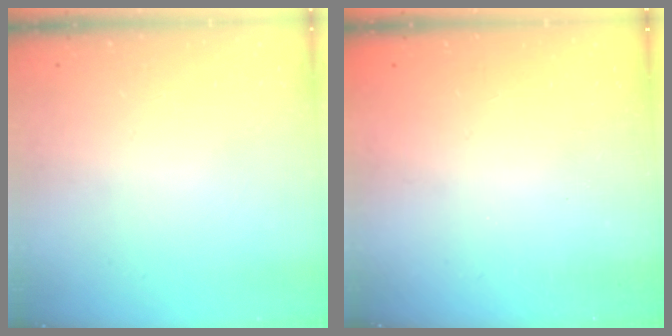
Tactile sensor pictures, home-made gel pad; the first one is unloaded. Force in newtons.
{"total": 2.4, "press": 2.2, "slide": 0.8}